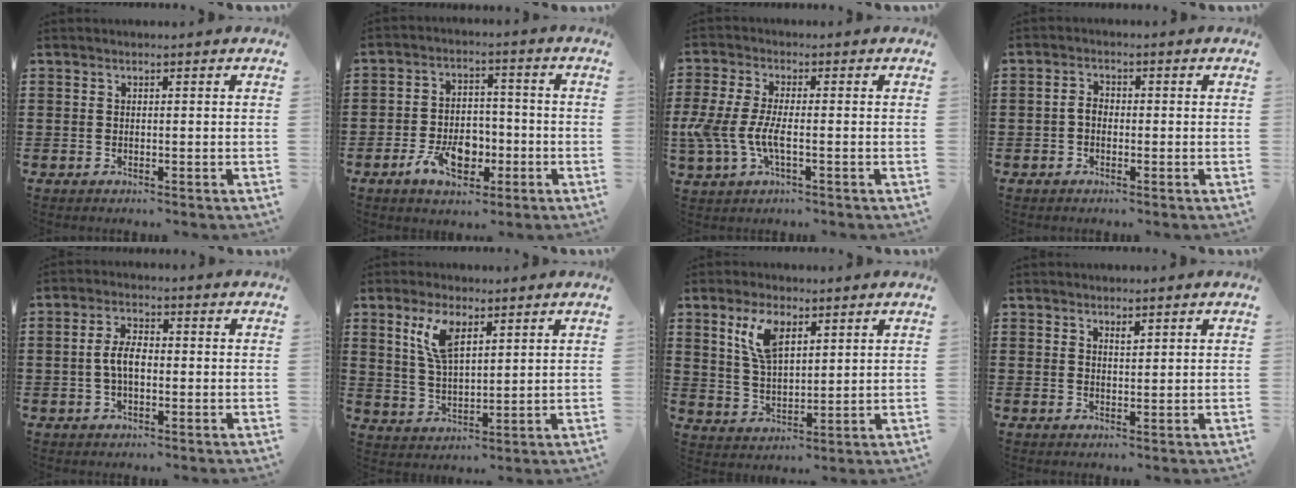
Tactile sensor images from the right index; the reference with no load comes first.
{"total": 7.6, "force": [-3.1, 4.6, 5.1], "torque": [-0.095, 0.009, -0.059]}
{"total": 5.9, "force": [-1.6, 2.3, 5.2], "torque": [-0.136, -0.012, -0.039]}
{"total": 2.0, "force": [-0.5, 1.3, 1.5], "torque": [-0.037, 0.001, -0.014]}
{"total": 4.8, "force": [-0.5, 2.3, 4.1], "torque": [-0.096, -0.001, -0.017]}
{"total": 7.1, "force": [3.5, 2.8, 5.5], "torque": [-0.119, 0.007, 0.061]}
{"total": 7.4, "force": [3.7, 3.3, 5.5], "torque": [-0.121, 0.009, 0.067]}
{"total": 1.2, "force": [1.0, 0.4, 0.6], "torque": [-0.013, 0.002, 0.018]}